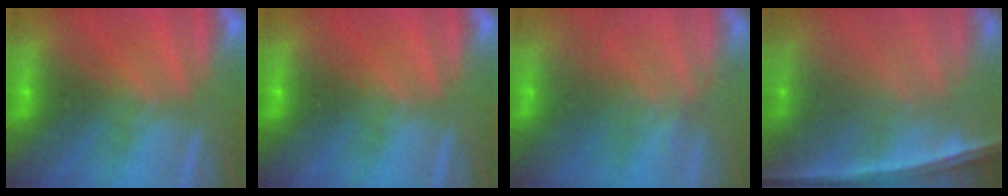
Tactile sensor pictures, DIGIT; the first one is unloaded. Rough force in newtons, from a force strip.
{"total": 0.0}
{"total": 7.3}
{"total": 6.9}